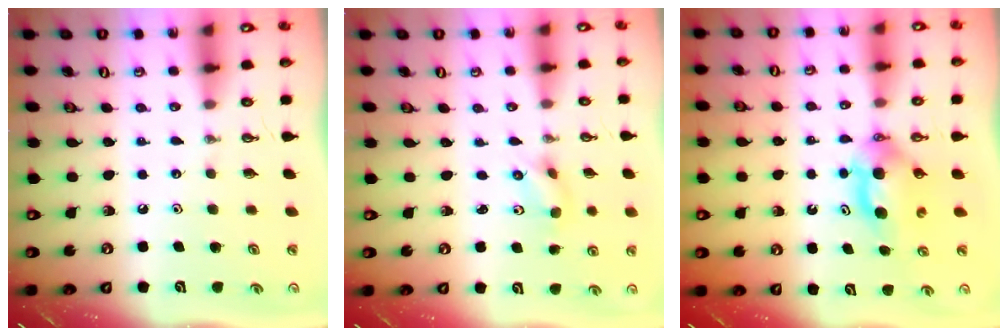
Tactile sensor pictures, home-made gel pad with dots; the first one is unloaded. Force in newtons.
{"total": 1.9, "press": 1.7, "slide": 0.7}
{"total": 6.7, "press": 5.7, "slide": 3.5}